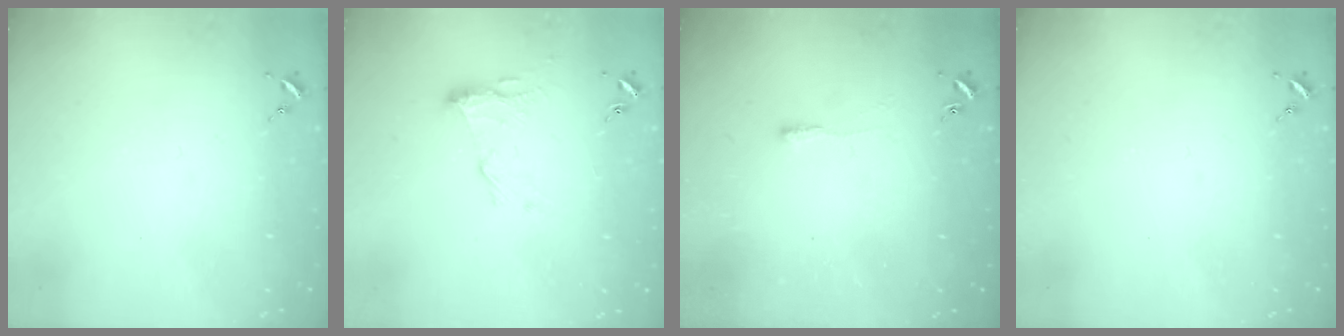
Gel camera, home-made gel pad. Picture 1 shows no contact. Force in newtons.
{"total": 10.0, "press": 10.0, "slide": 0.3}
{"total": 2.5, "press": 2.5, "slide": 0.5}
{"total": 0.0}